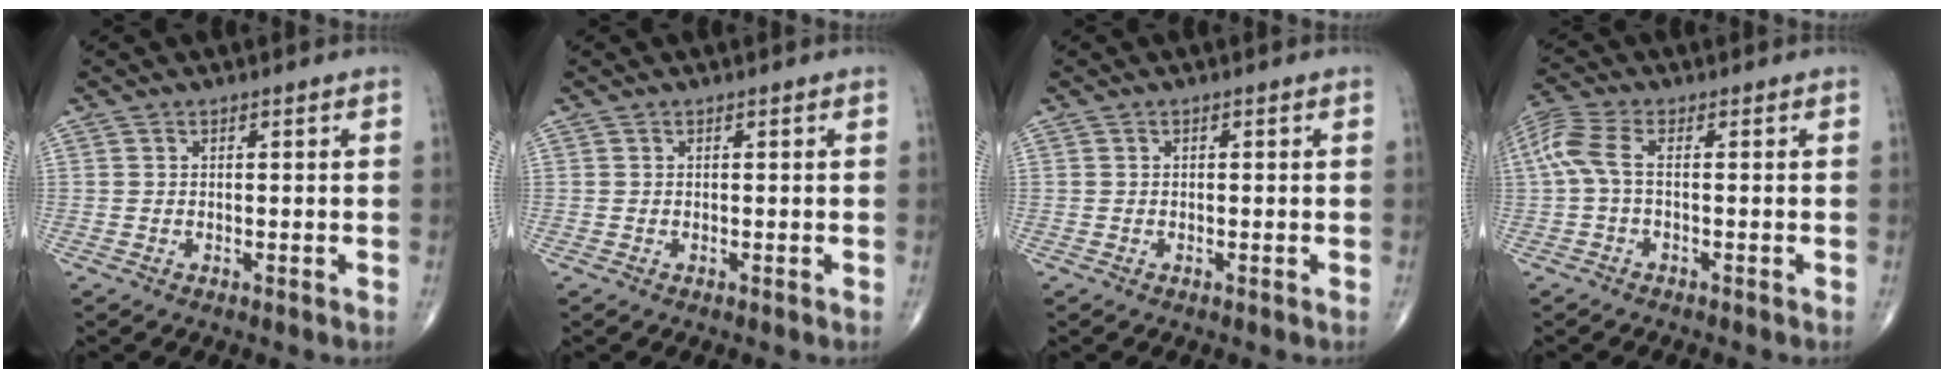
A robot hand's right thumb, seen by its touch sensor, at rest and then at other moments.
{"total": 0.0}
{"total": 0.0}
{"total": 5.8, "force": [0.0, 2.5, 5.3], "torque": [-0.152, 0.024, -0.005]}